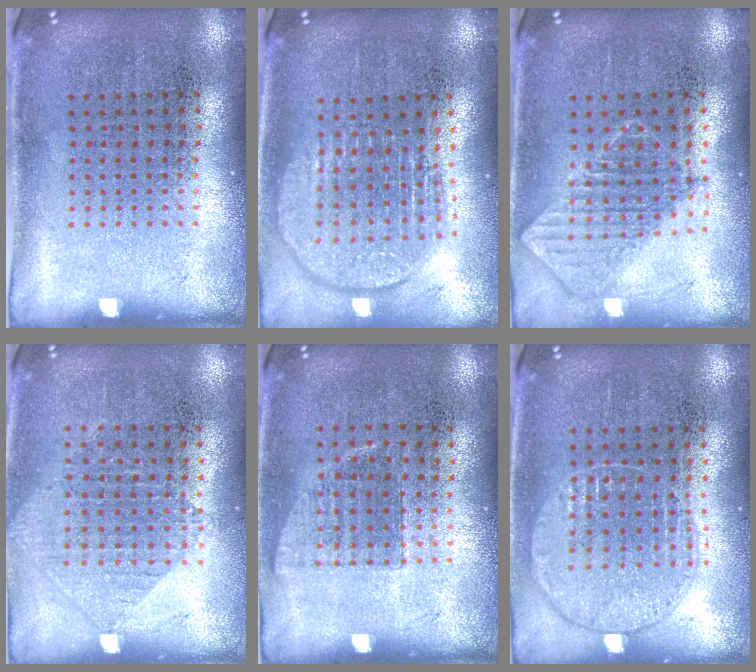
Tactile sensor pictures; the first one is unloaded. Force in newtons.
{"total": 1.9, "press": 1.6, "slide": 1.0}
{"total": 0.9, "press": 0.9, "slide": 0.1}
{"total": 0.9, "press": 0.9, "slide": 0.2}
{"total": 0.7, "press": 0.7, "slide": 0.2}
{"total": 1.0, "press": 0.9, "slide": 0.3}